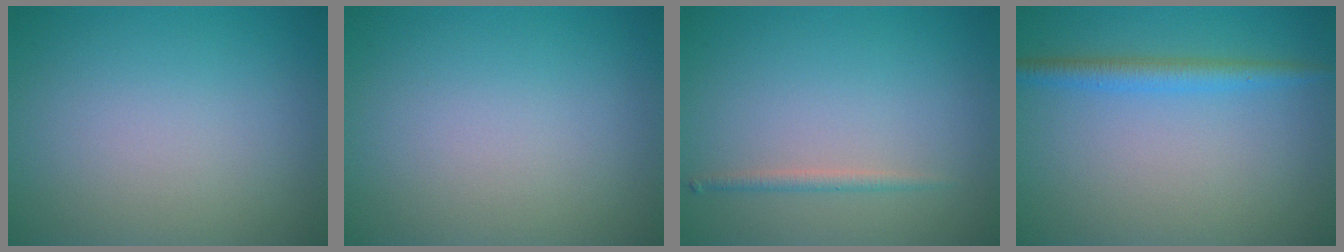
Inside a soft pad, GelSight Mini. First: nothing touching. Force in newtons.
{"total": 0.0}
{"total": 1.1, "press": 1.1, "slide": 0.0}
{"total": 2.4, "press": 2.4, "slide": 0.2}